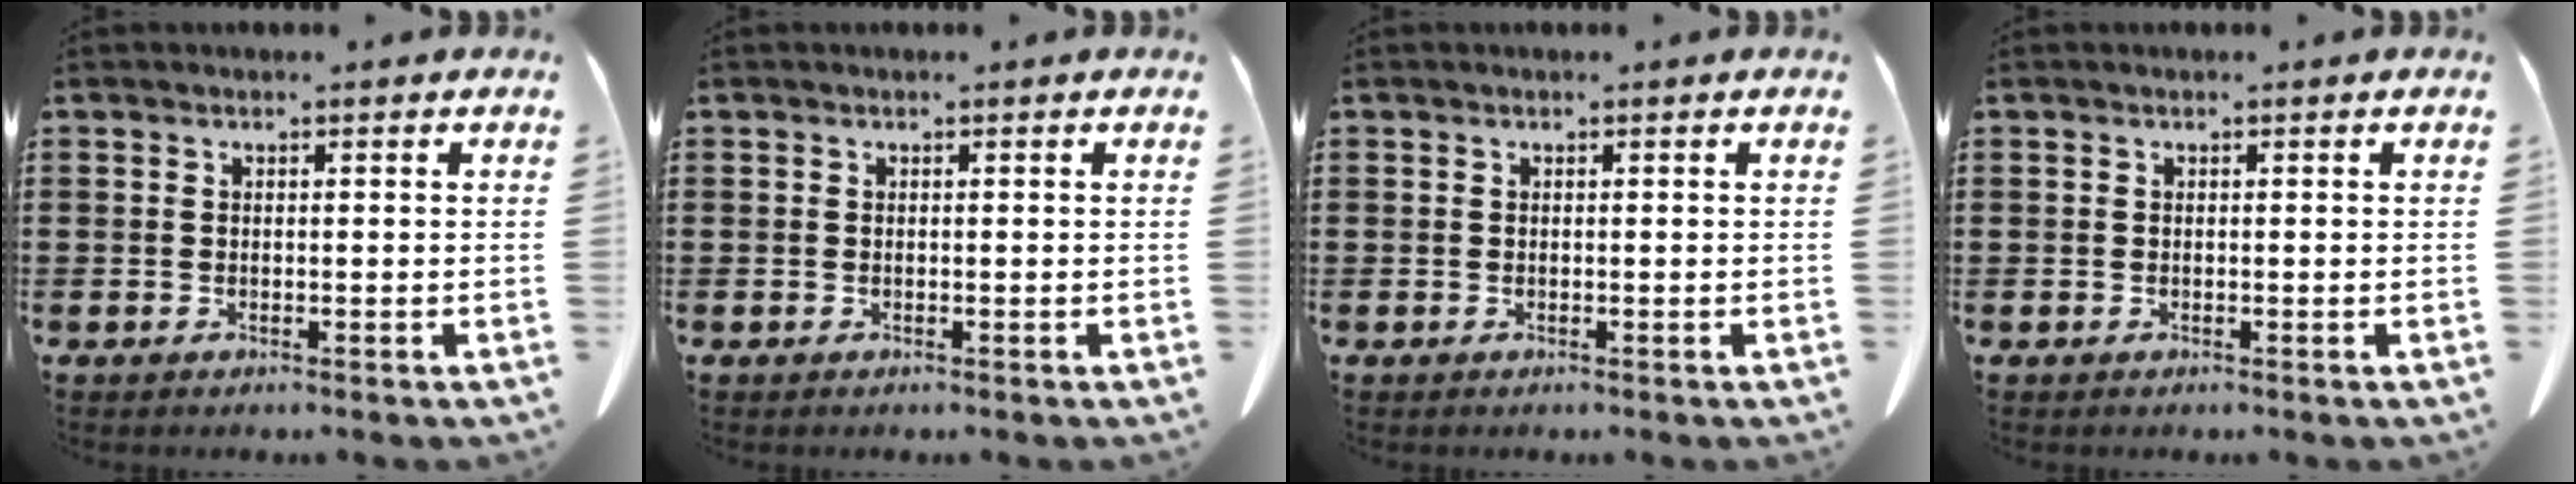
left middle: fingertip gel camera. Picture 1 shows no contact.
{"total": 0.0}
{"total": 0.0}
{"total": 0.0}